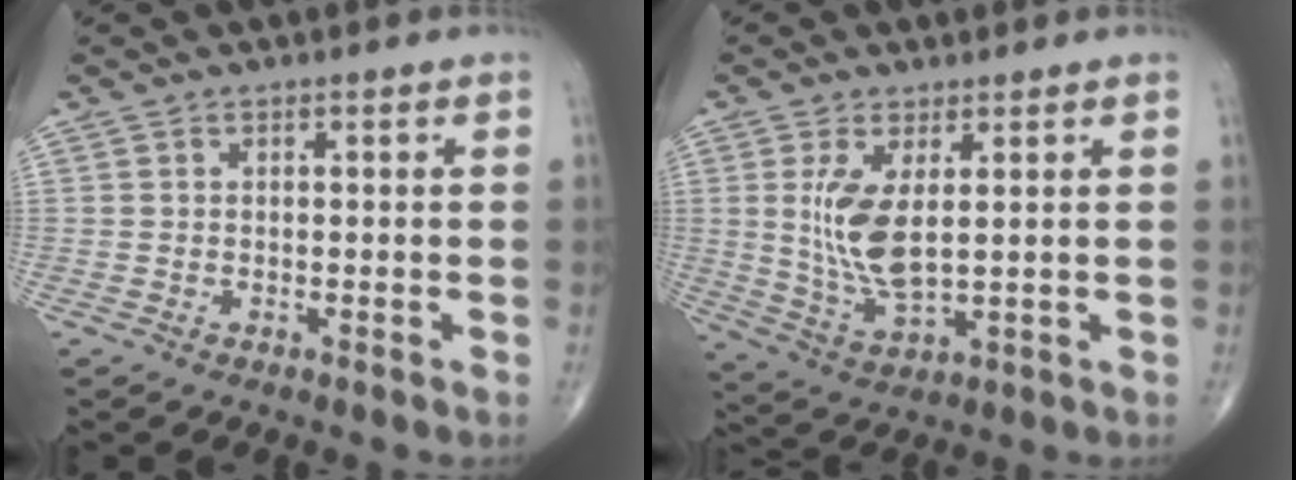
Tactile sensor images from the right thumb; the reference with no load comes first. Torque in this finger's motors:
{"motor_torque": [-0.16, 0.23, 0.88, 0.44, 0.11]}